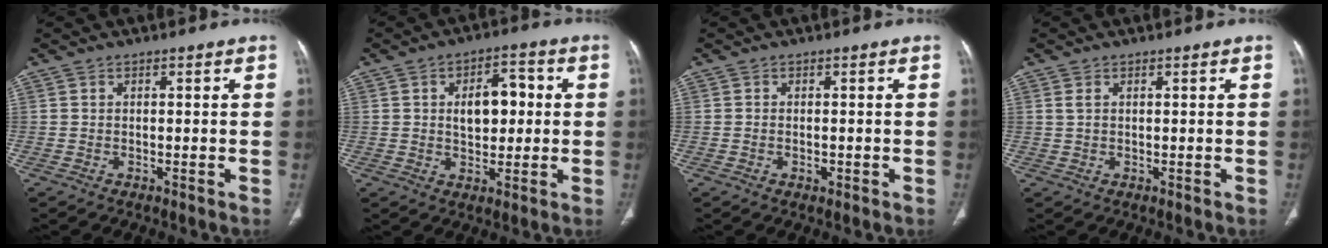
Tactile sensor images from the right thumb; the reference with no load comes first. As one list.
[{"total": 8.7, "force": [1.0, 5.3, 6.8], "torque": [-0.078, 0.012, 0.016]}, {"total": 1.2, "force": [-0.4, 0.8, 0.8], "torque": [-0.016, 0.001, -0.005]}, {"total": 1.3, "force": [0.6, 0.6, 0.9], "torque": [-0.026, 0.007, 0.020]}]